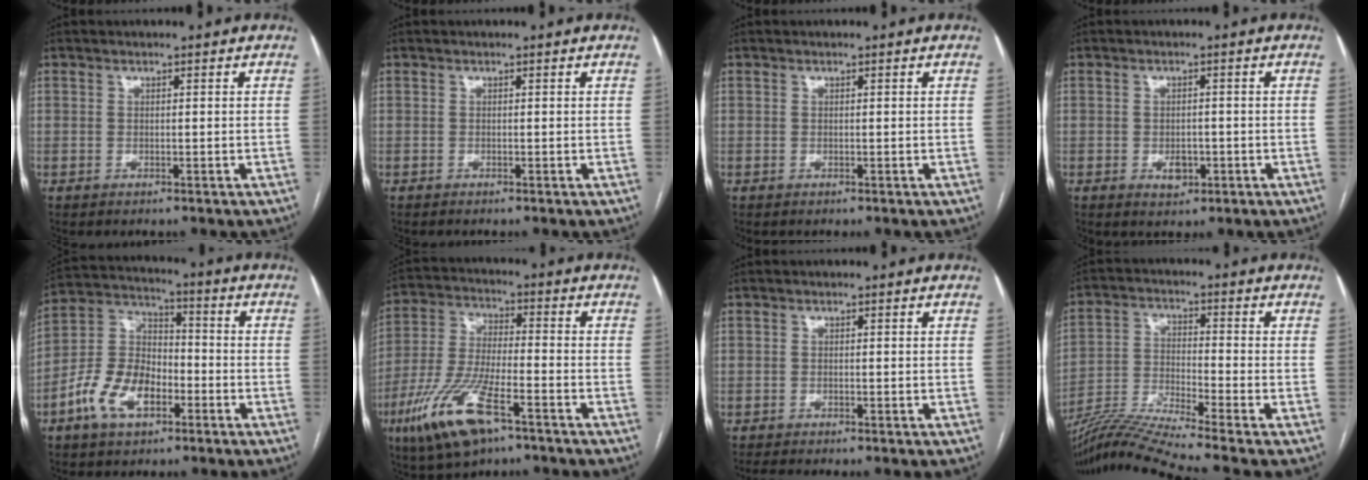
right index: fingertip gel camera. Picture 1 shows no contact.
{"total": 0.0}
{"total": 0.0}
{"total": 2.9, "force": [-1.0, 1.9, 1.9], "torque": [-0.026, 0.002, -0.007]}
{"total": 11.9, "force": [-5.3, 6.6, 8.4], "torque": [-0.182, 0.020, -0.097]}
{"total": 14.3, "force": [-7.7, 4.0, 11.3], "torque": [-0.242, -0.017, -0.137]}
{"total": 1.6, "force": [-1.4, -0.2, 0.6], "torque": [-0.008, -0.002, -0.024]}
{"total": 12.4, "force": [-10.8, -2.8, 5.5], "torque": [-0.102, -0.014, -0.195]}